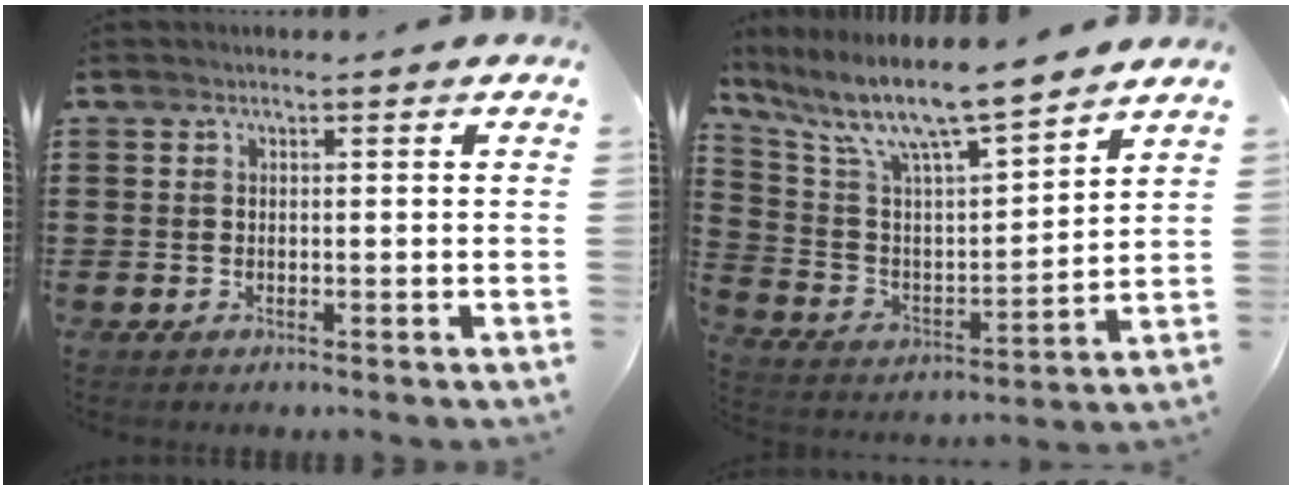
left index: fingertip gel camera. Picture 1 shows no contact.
{"total": 10.1, "force": [8.4, 1.0, 5.5], "torque": [-0.143, -0.057, 0.139]}